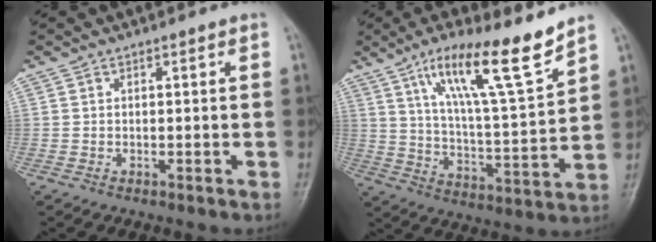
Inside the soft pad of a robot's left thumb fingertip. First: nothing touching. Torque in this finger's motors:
{"motor_torque": [0.62, 0.48, 1.65, -1.12, 0.45]}